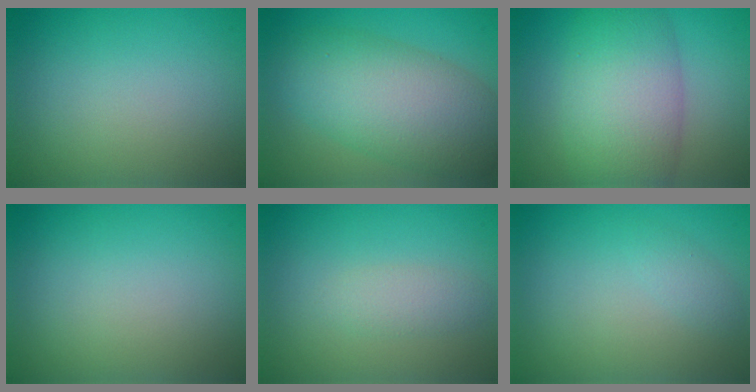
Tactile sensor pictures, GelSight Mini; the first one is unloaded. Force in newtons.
{"total": 8.9, "press": 8.9, "slide": 0.1}
{"total": 8.9, "press": 8.9, "slide": 0.3}
{"total": 0.0}
{"total": 1.7, "press": 1.7, "slide": 0.0}
{"total": 0.9, "press": 0.9, "slide": 0.0}